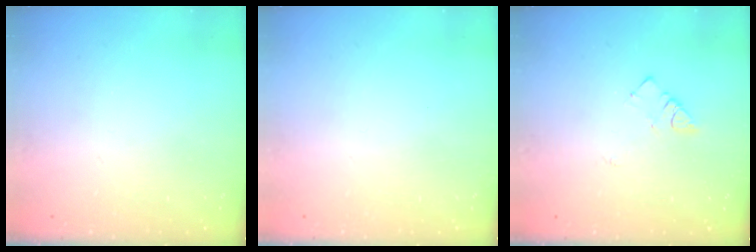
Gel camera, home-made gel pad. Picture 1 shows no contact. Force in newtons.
{"total": 1.7, "press": 1.7, "slide": 0.1}
{"total": 2.9, "press": 2.9, "slide": 0.5}